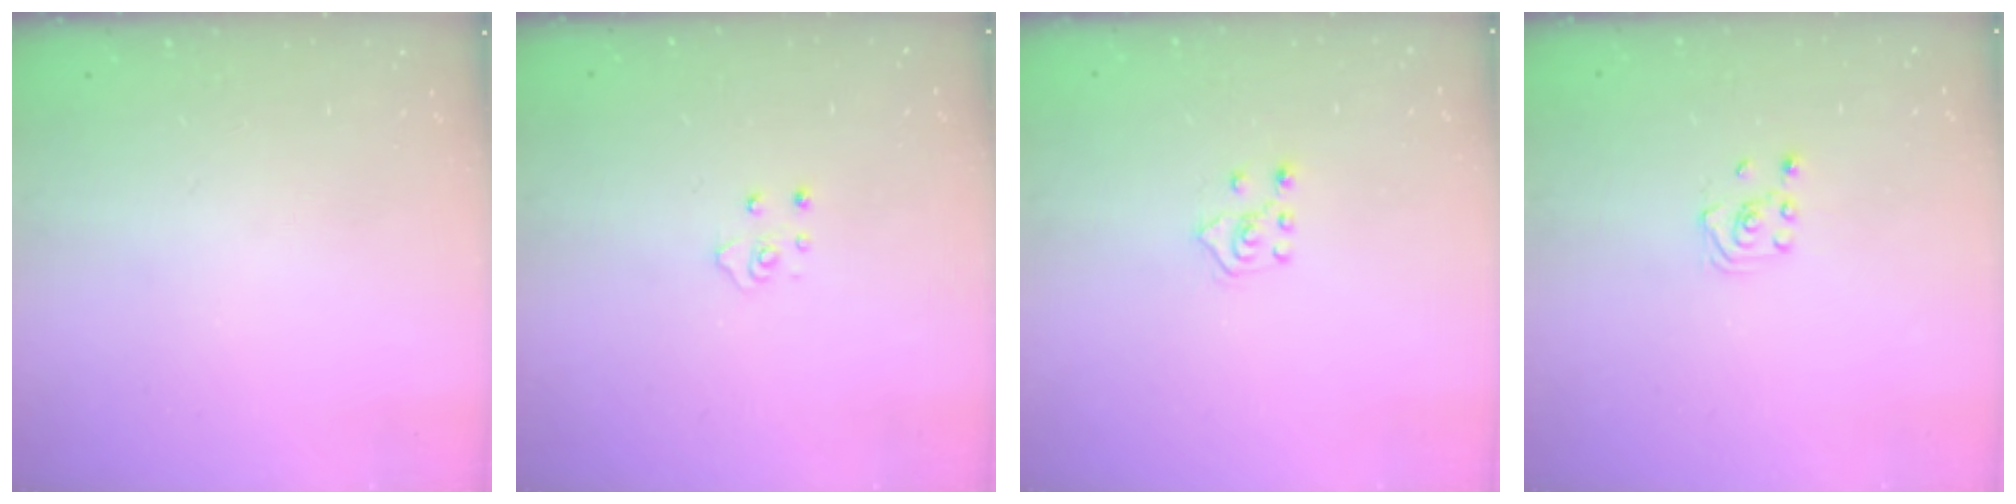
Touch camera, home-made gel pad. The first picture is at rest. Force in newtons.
{"total": 4.0, "press": 4.0, "slide": 0.4}
{"total": 5.0, "press": 4.9, "slide": 0.8}
{"total": 1.9, "press": 1.8, "slide": 0.6}